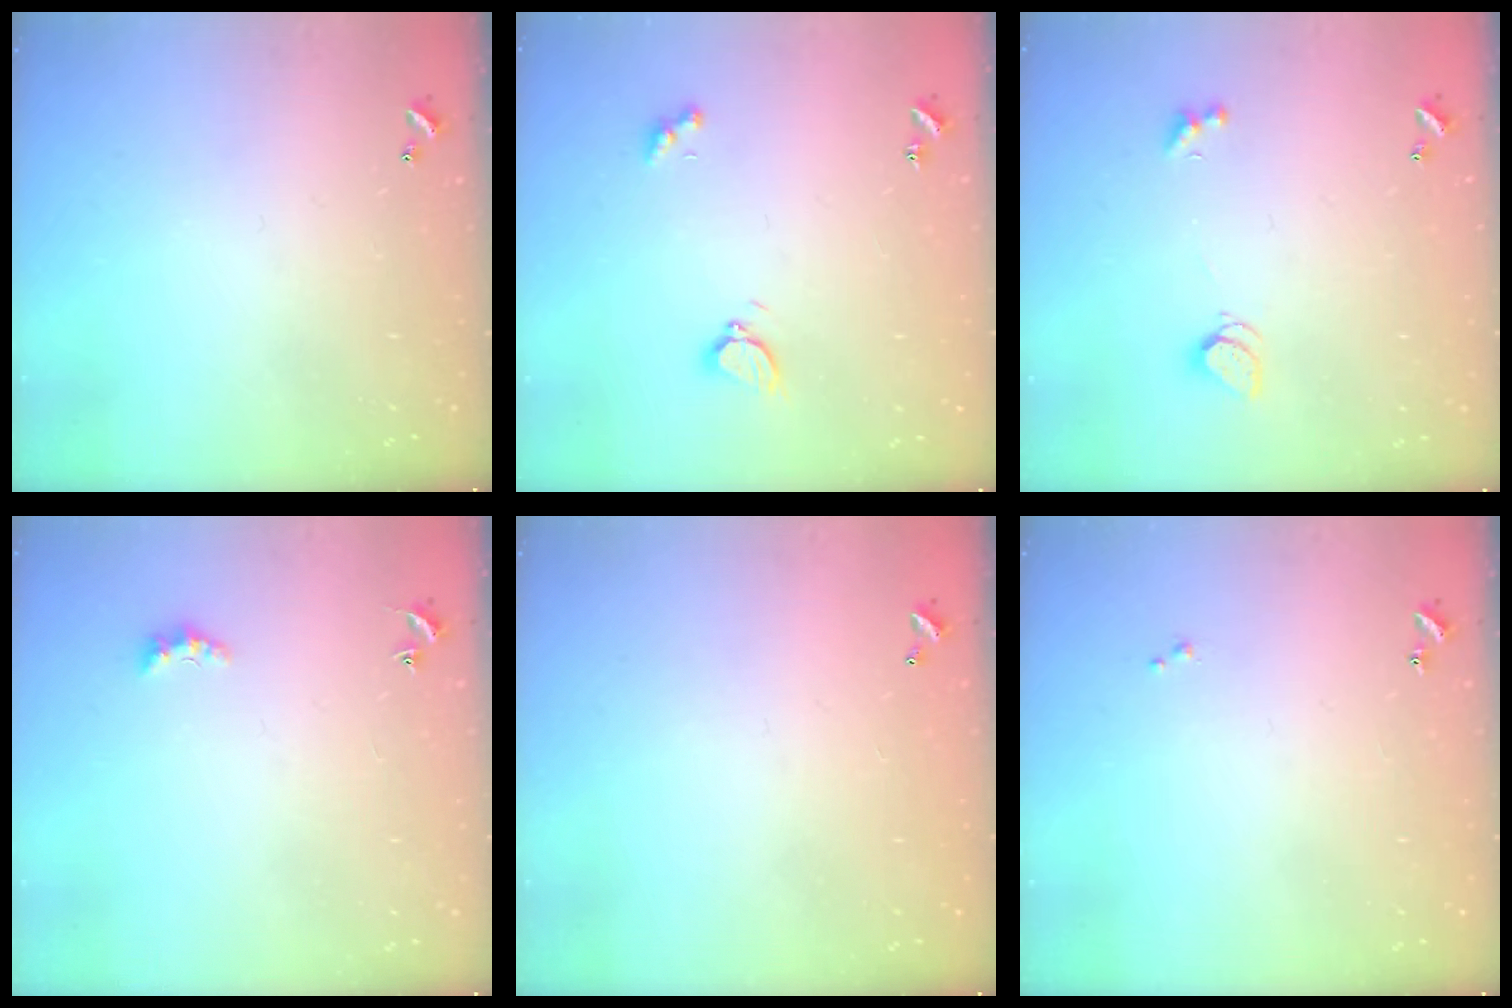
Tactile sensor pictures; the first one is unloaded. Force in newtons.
{"total": 2.8, "press": 2.7, "slide": 0.6}
{"total": 2.2, "press": 2.1, "slide": 0.5}
{"total": 2.7, "press": 2.7, "slide": 0.6}
{"total": 2.8, "press": 2.8, "slide": 0.1}
{"total": 0.0}